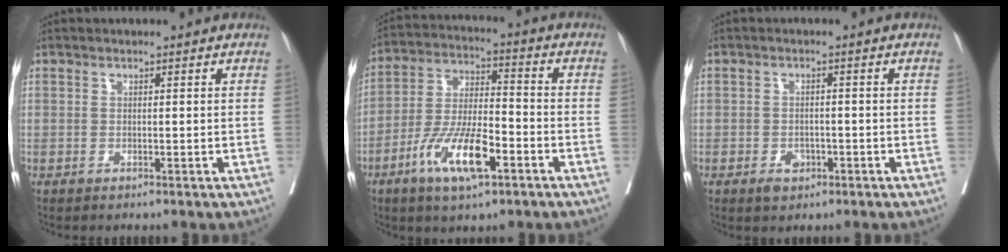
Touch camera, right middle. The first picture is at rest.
{"total": 11.9, "force": [-5.8, 3.0, 9.9], "torque": [-0.199, -0.006, -0.106]}
{"total": 2.5, "force": [-1.3, 1.6, 1.4], "torque": [-0.019, 0.002, -0.013]}